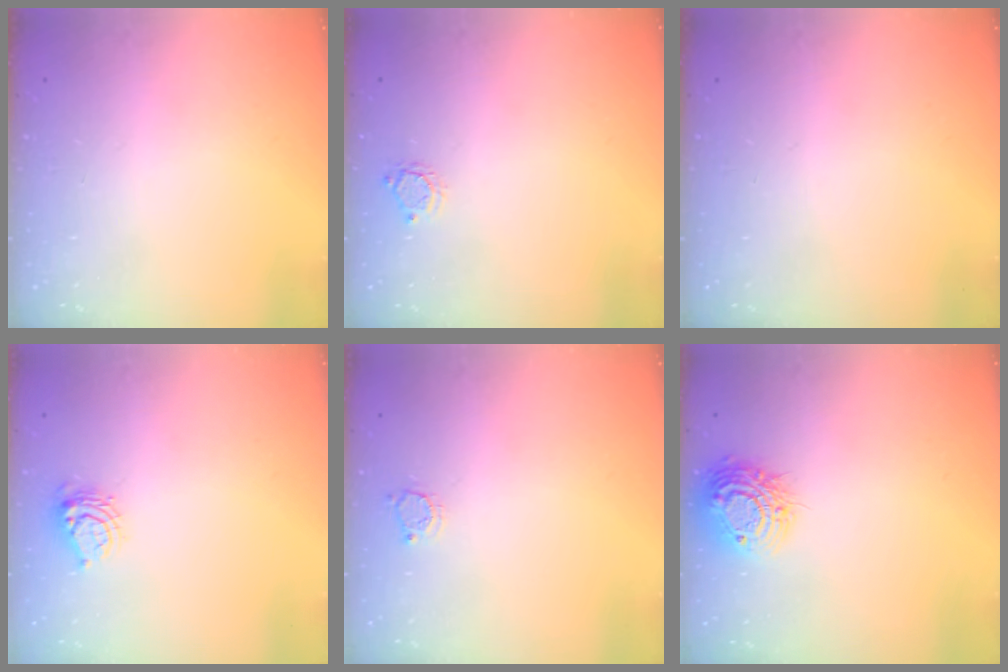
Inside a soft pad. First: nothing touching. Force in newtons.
{"total": 3.5, "press": 3.5, "slide": 0.3}
{"total": 0.0}
{"total": 6.2, "press": 6.2, "slide": 0.8}
{"total": 3.4, "press": 3.4, "slide": 0.4}
{"total": 12.7, "press": 12.7, "slide": 0.8}